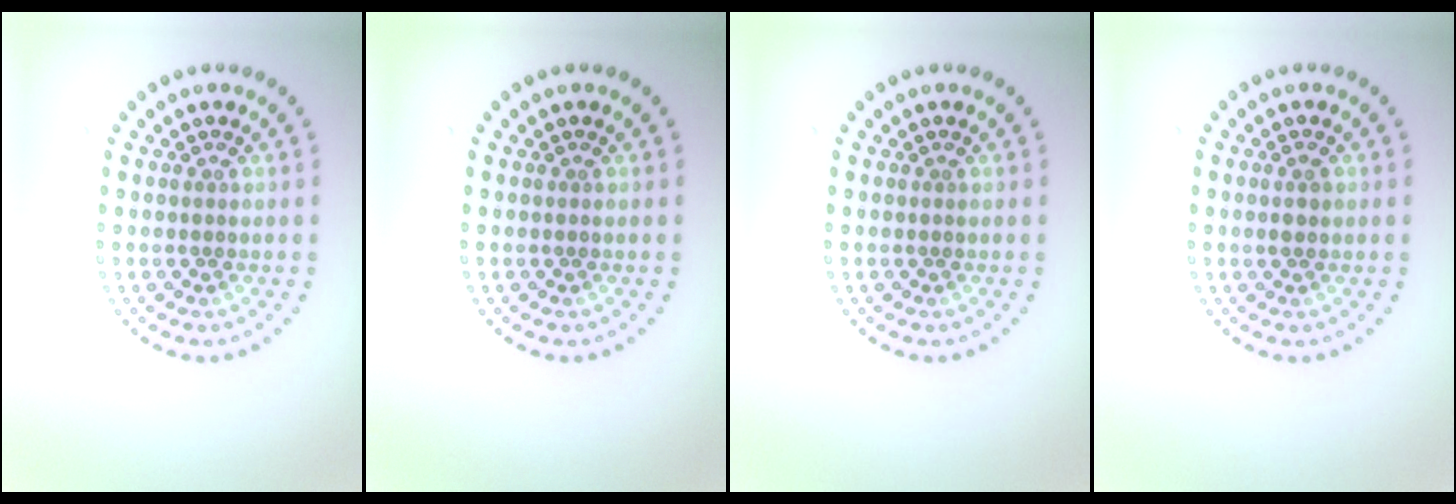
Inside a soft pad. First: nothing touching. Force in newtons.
{"total": 0.0}
{"total": 0.0}
{"total": 1.0, "press": 1.0, "slide": 0.1}